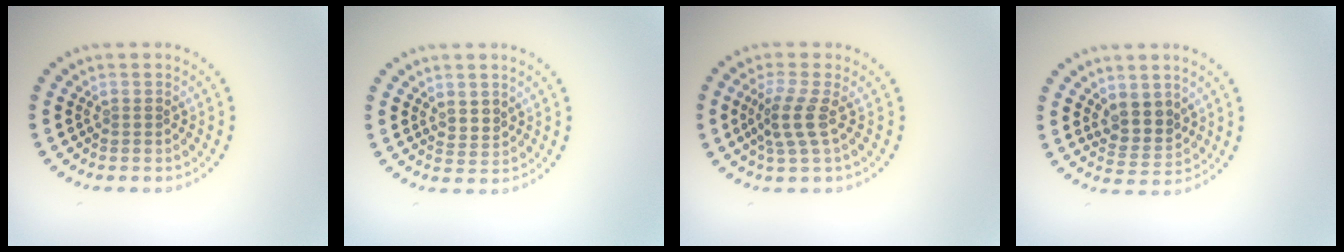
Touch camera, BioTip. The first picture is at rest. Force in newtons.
{"total": 1.5, "press": 1.3, "slide": 0.7}
{"total": 2.8, "press": 2.4, "slide": 1.4}
{"total": 2.9, "press": 2.6, "slide": 1.4}